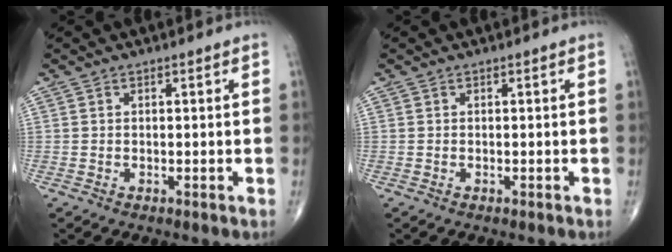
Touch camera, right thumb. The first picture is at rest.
{"total": 0.0}